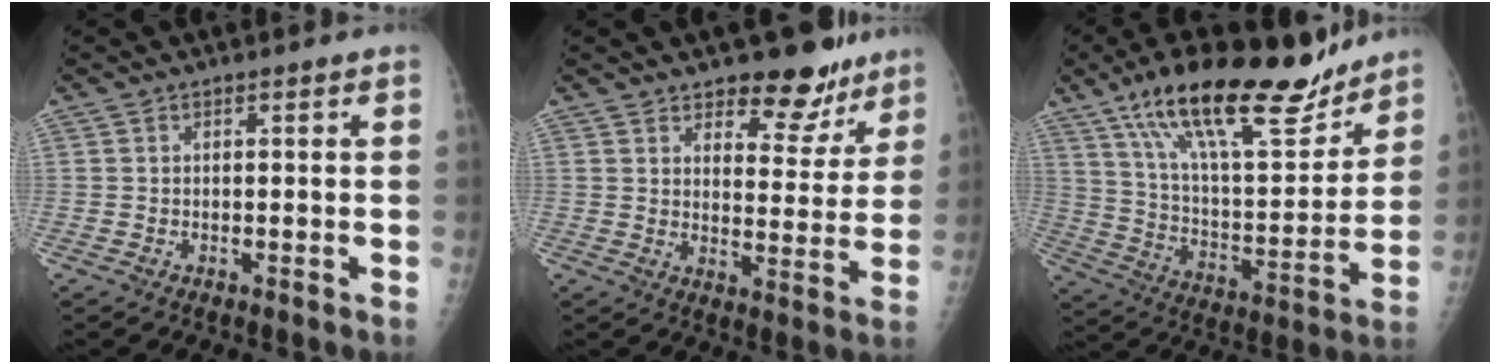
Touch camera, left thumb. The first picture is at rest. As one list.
[{"total": 11.4, "force": [8.9, 5.4, 4.7], "torque": [-0.015, -0.063, 0.121]}, {"total": 24.4, "force": [17.5, 7.7, 15.2], "torque": [-0.212, -0.069, 0.294]}]